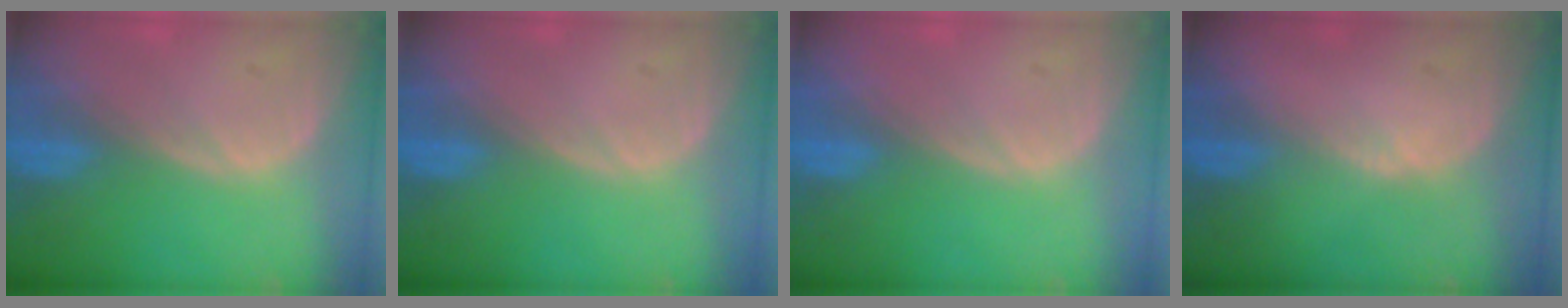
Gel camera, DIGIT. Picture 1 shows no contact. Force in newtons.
{"total": 0.0}
{"total": 0.0}
{"total": 0.7, "press": 0.4, "slide": 0.5}